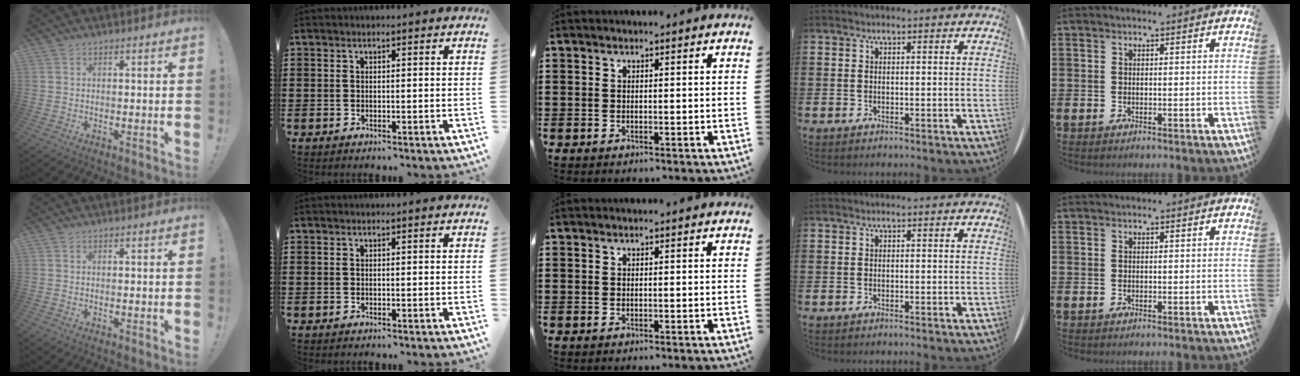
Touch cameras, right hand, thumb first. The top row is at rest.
{}